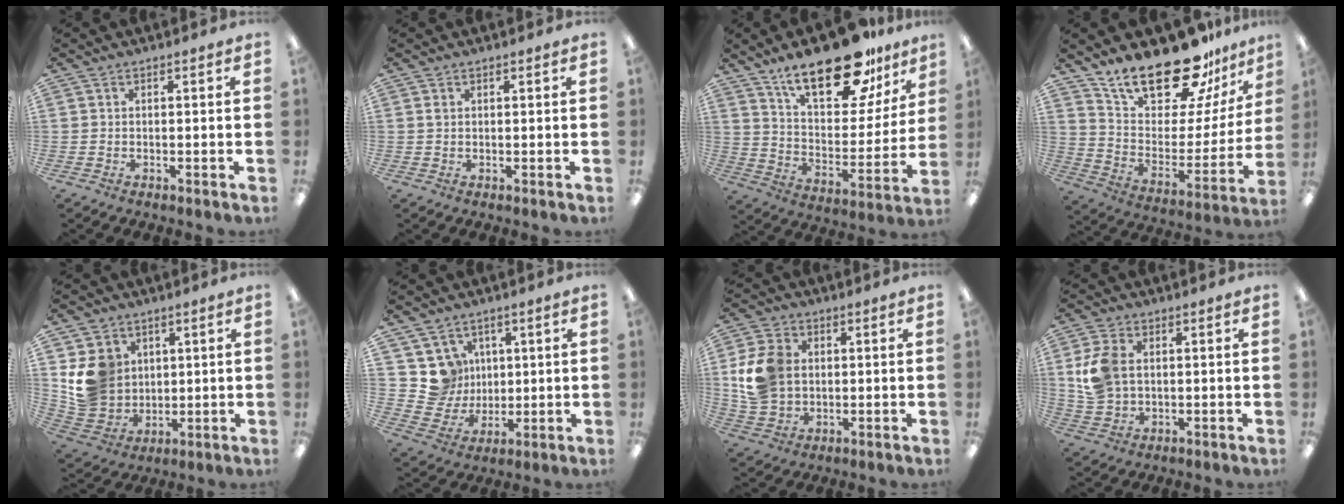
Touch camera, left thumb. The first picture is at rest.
{"total": 0.7, "force": [0.4, 0.4, 0.4], "torque": [-0.009, 0.003, 0.006]}
{"total": 24.0, "force": [16.9, 9.8, 13.9], "torque": [-0.219, -0.100, 0.290]}
{"total": 22.5, "force": [18.7, 7.7, 9.9], "torque": [-0.170, -0.132, 0.327]}
{"total": 11.1, "force": [3.6, 9.9, 3.3], "torque": [-0.084, -0.010, 0.080]}
{"total": 9.3, "force": [3.4, 8.6, 1.1], "torque": [-0.022, -0.020, 0.075]}
{"total": 11.6, "force": [1.4, 9.4, 6.7], "torque": [-0.142, 0.019, 0.032]}
{"total": 9.5, "force": [1.7, 6.9, 6.3], "torque": [-0.141, 0.007, 0.032]}